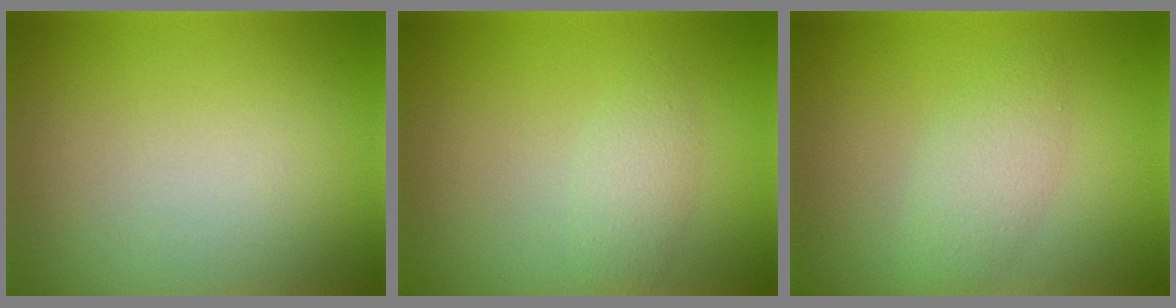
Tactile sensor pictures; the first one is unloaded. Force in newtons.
{"total": 1.8, "press": 1.8, "slide": 0.1}
{"total": 2.7, "press": 2.6, "slide": 0.0}